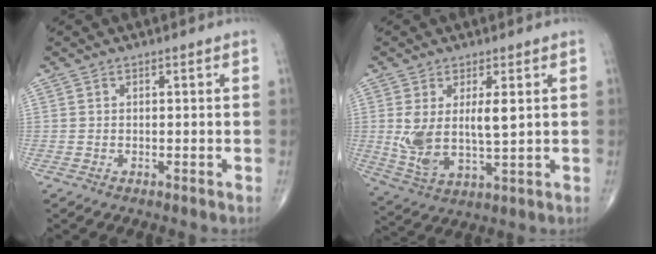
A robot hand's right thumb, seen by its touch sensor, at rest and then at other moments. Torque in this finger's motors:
{"motor_torque": [0.52, 0.64, 0.49, 0.35, 0.12]}